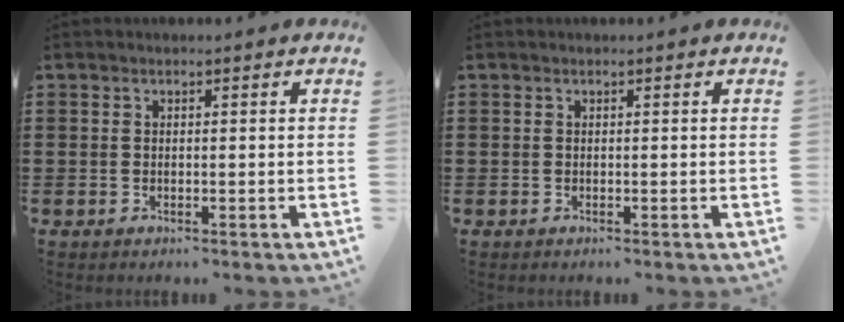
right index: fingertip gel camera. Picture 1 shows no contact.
{"total": 0.0}